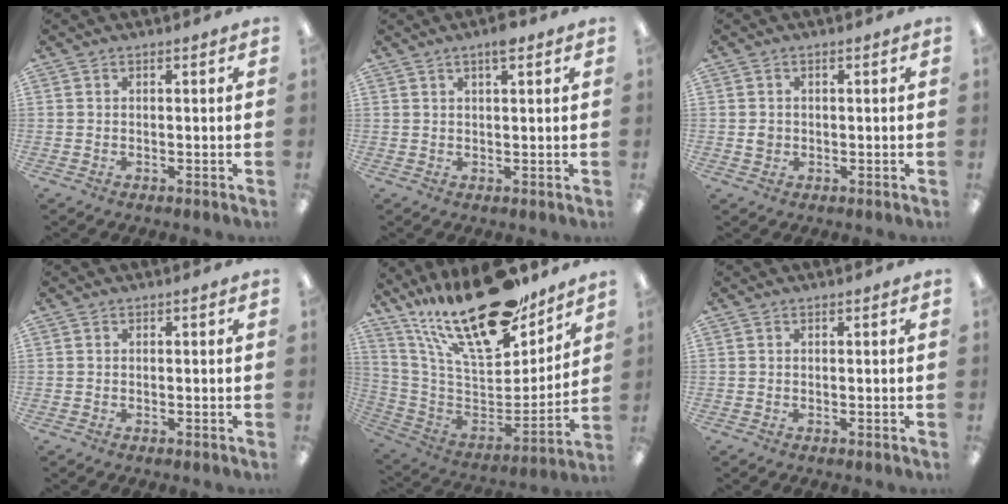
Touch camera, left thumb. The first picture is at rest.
{"total": 3.4, "force": [2.4, 0.6, 2.3], "torque": [-0.035, -0.003, 0.037]}
{"total": 1.8, "force": [0.2, 1.6, 0.8], "torque": [-0.018, 0.006, 0.002]}
{"total": 0.0}
{"total": 27.4, "force": [19.6, 9.9, 16.3], "torque": [-0.280, -0.125, 0.338]}
{"total": 0.0}